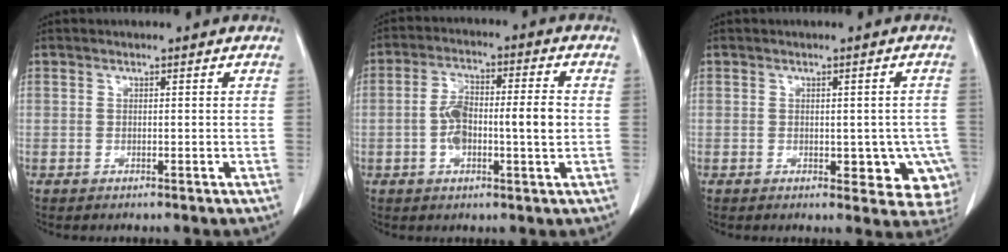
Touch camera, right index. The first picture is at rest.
{"total": 9.1, "force": [-0.7, 2.5, 8.7], "torque": [-0.167, 0.019, -0.014]}
{"total": 7.6, "force": [-1.8, 4.2, 6.0], "torque": [-0.042, 0.009, -0.016]}